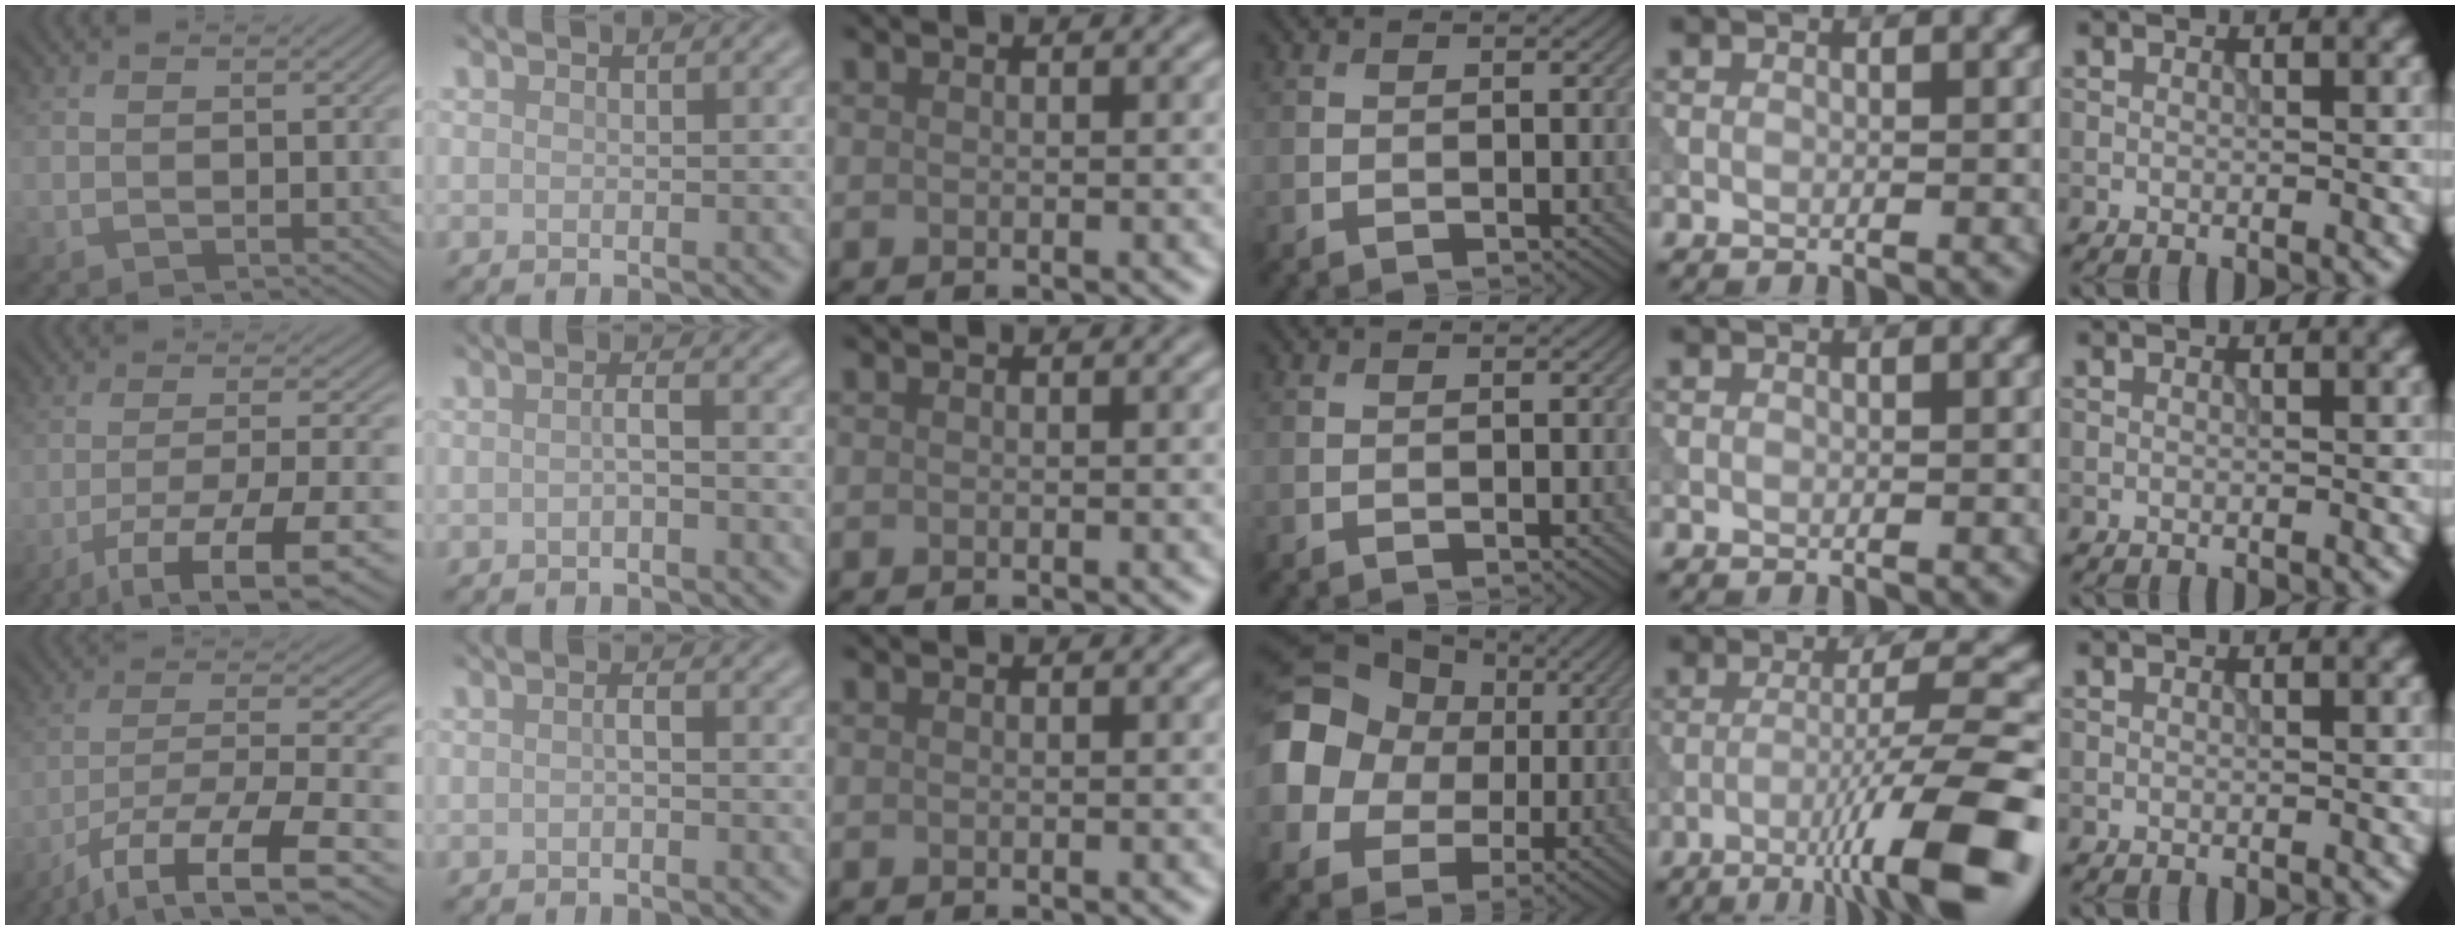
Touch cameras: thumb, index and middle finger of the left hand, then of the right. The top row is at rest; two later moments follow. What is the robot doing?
{"motion": "extract", "object": "tissue"}